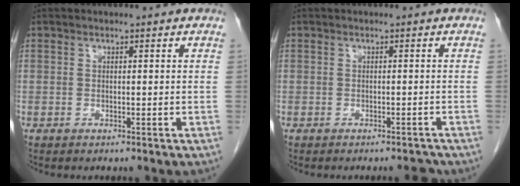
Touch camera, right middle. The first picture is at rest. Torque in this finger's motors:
{"motor_torque": [0.20, -0.10, 0.00, 0.01]}